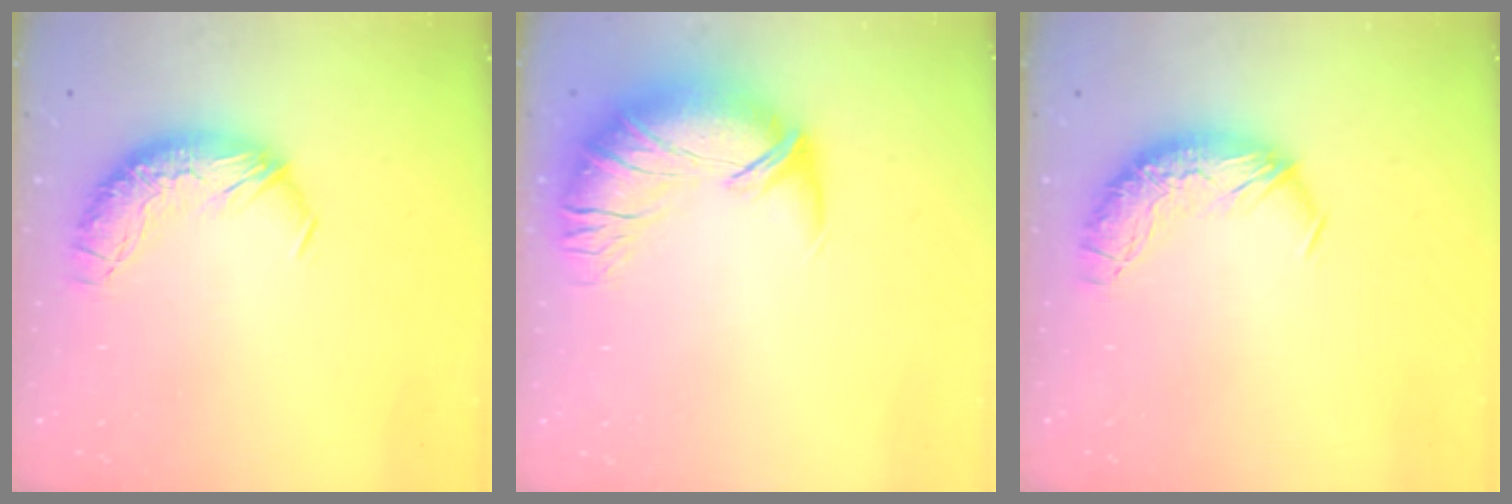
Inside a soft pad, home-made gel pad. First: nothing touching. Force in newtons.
{"total": 2.9, "press": 0.6, "slide": 2.9}
{"total": 0.0}